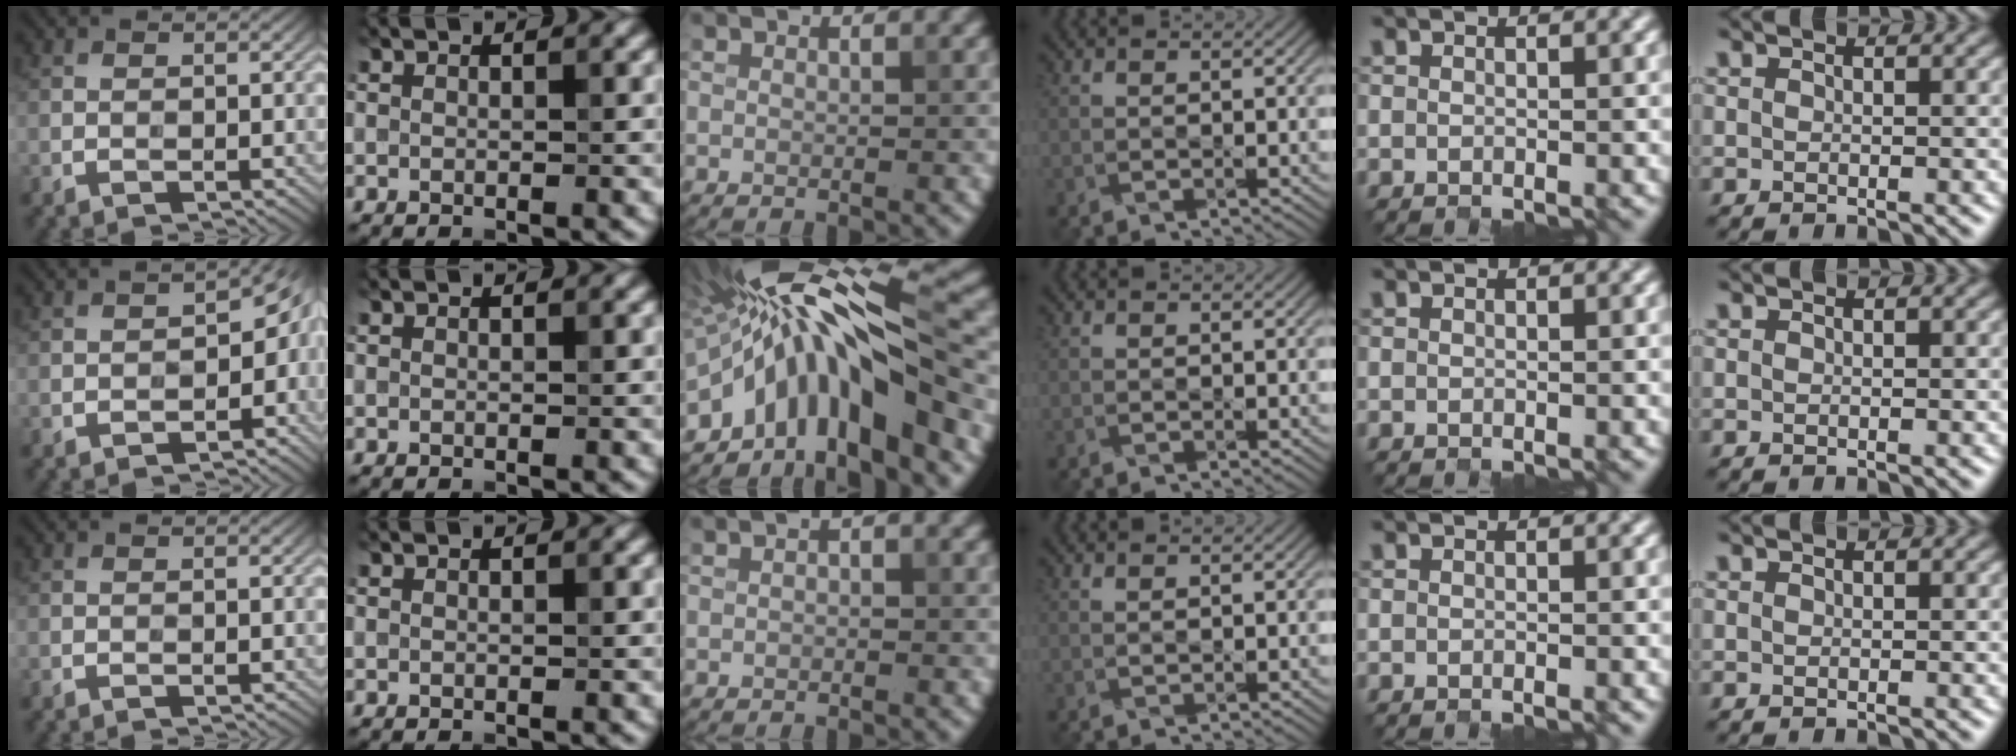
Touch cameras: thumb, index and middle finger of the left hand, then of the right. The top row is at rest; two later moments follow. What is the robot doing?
{"motion": "close", "object": "stapler"}